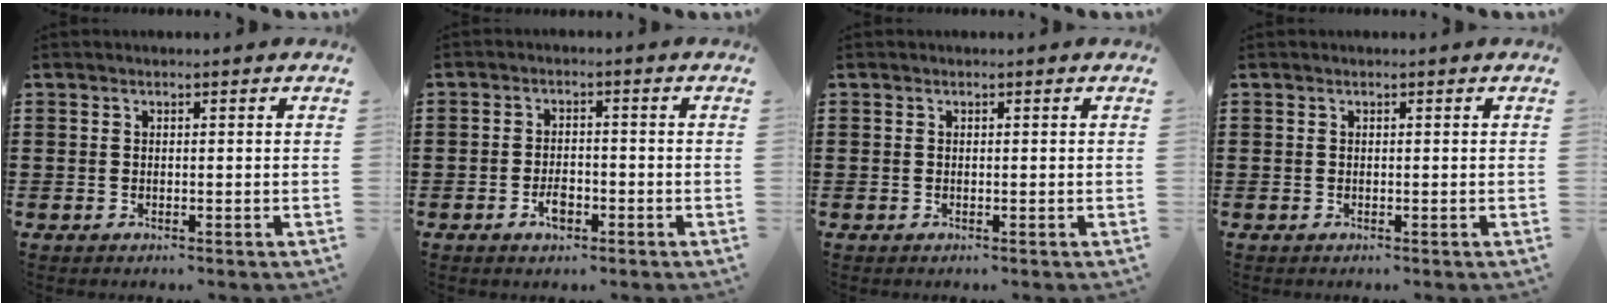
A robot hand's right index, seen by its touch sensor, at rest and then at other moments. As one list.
[{"total": 3.2, "force": [-1.5, 1.6, 2.3], "torque": [-0.042, 0.003, -0.028]}, {"total": 0.0}, {"total": 0.0}]